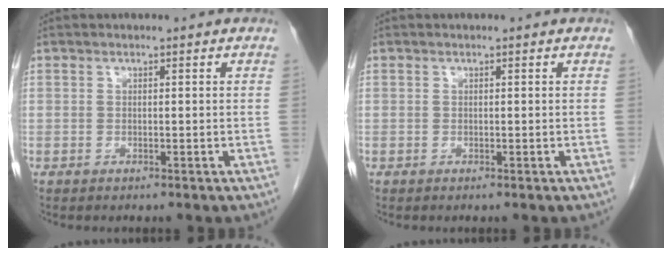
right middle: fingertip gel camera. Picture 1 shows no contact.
{"total": 0.0}